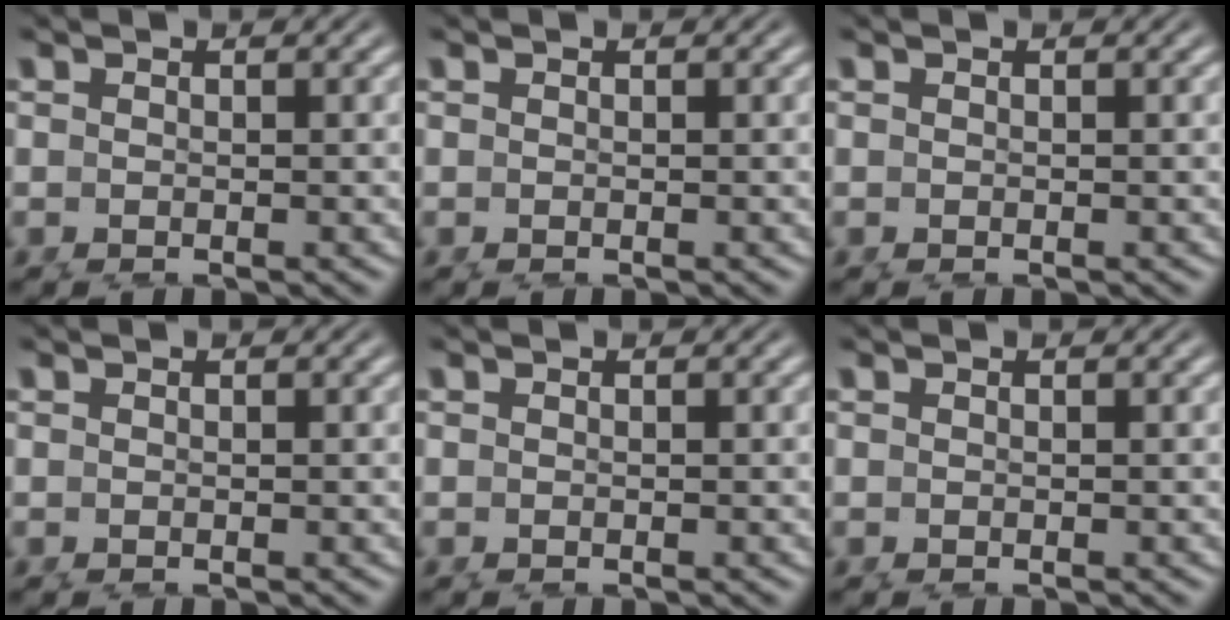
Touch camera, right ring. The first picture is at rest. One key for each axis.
{"total": 0.0}
{"total": 0.0}
{"total": 0.0}
{"total": 0.0}
{"total": 0.0}